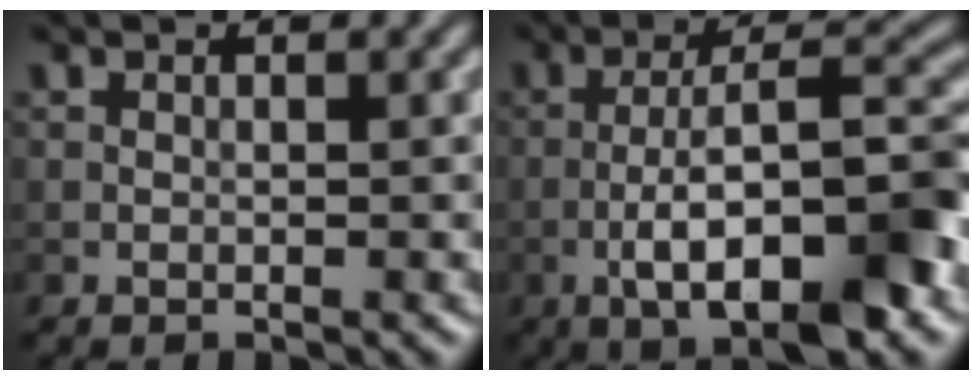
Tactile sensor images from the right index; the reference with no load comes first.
{"total": 10.5, "force": [-4.1, 2.9, 9.2], "torque": [-0.143, 0.019, -0.069]}